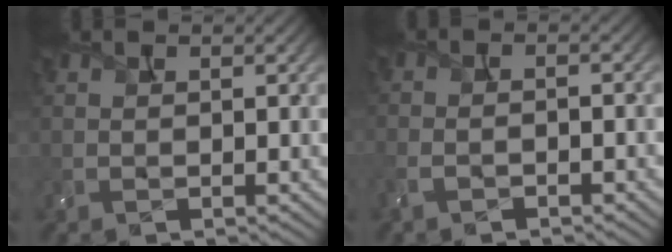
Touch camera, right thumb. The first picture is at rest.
{"total": 3.2, "force": [-2.1, 1.1, 2.2], "torque": [-0.045, 0.001, -0.045]}